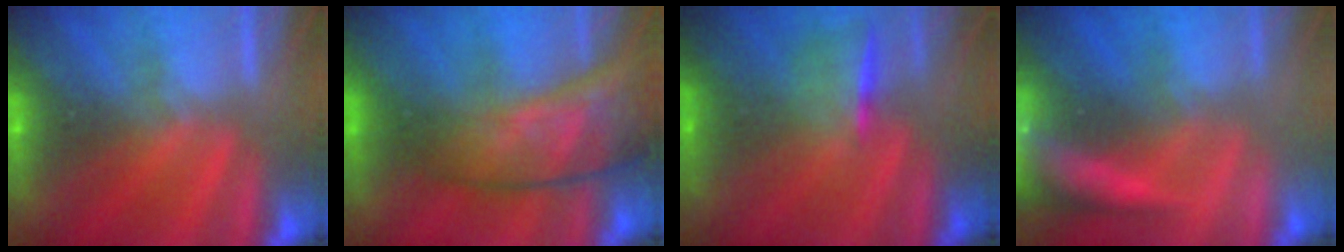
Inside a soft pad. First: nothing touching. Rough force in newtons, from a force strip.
{"total": 9.8}
{"total": 1.1}
{"total": 7.0}